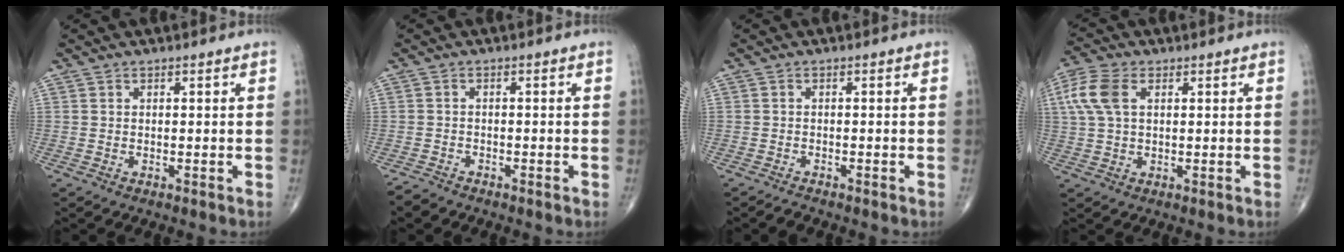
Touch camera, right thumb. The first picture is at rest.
{"total": 1.9, "force": [-1.8, 0.6, 0.0], "torque": [-0.004, -0.003, -0.037]}
{"total": 1.2, "force": [-1.1, 0.1, 0.2], "torque": [-0.005, 0.000, -0.022]}
{"total": 7.7, "force": [2.2, 4.4, 6.0], "torque": [-0.148, 0.016, 0.042]}